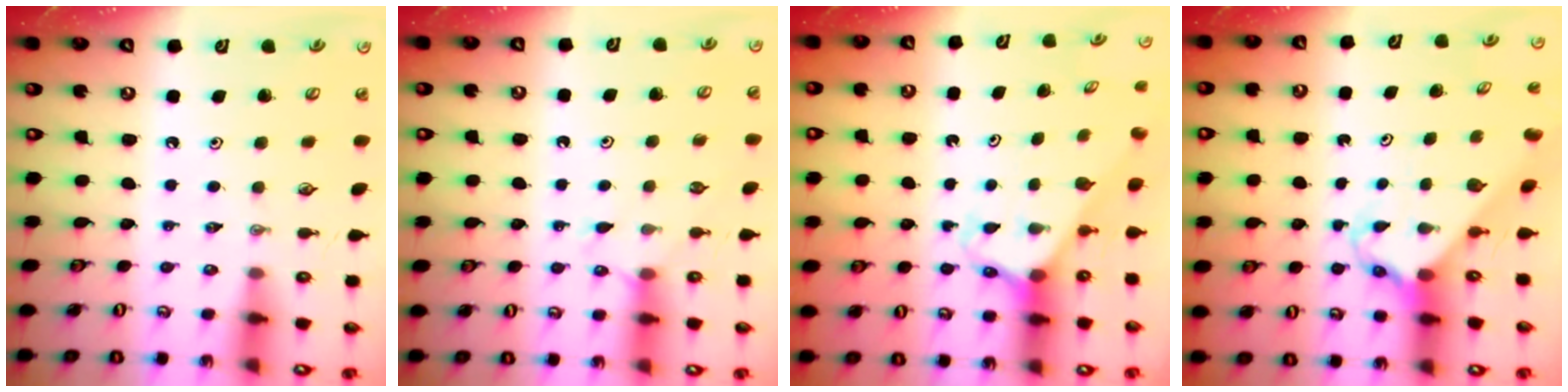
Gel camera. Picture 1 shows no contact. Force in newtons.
{"total": 5.2, "press": 5.2, "slide": 0.6}
{"total": 2.7, "press": 2.7, "slide": 0.1}
{"total": 2.7, "press": 2.7, "slide": 0.3}